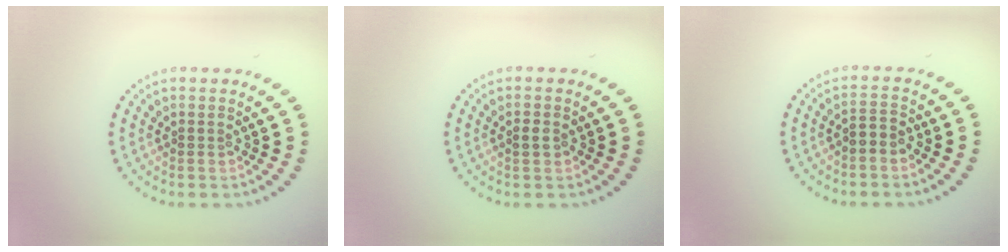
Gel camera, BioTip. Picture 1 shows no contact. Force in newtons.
{"total": 1.0, "press": 1.0, "slide": 0.1}
{"total": 1.6, "press": 1.3, "slide": 0.9}